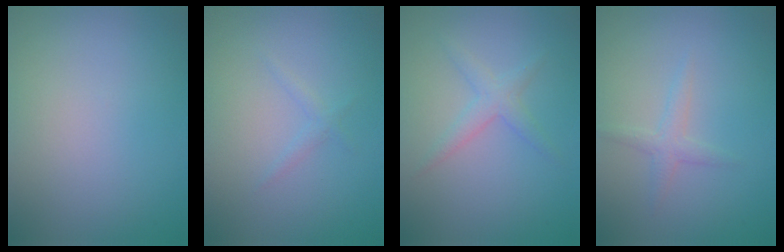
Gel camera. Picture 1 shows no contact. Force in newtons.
{"total": 0.9, "press": 0.9, "slide": 0.1}
{"total": 1.9, "press": 1.9, "slide": 0.1}
{"total": 1.5, "press": 1.5, "slide": 0.1}